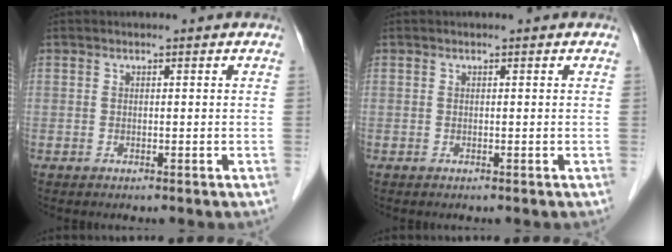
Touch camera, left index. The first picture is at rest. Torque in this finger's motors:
{"motor_torque": [0.05, 0.02, -0.04, -0.01]}